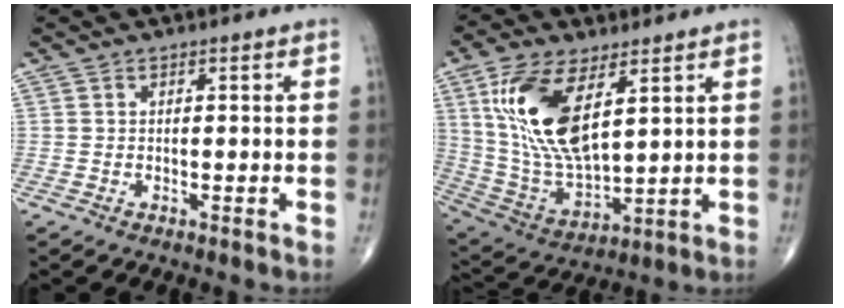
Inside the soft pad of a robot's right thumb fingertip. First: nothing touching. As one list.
[{"total": 18.0, "force": [6.5, 8.0, 14.8], "torque": [-0.291, -0.025, 0.134]}]